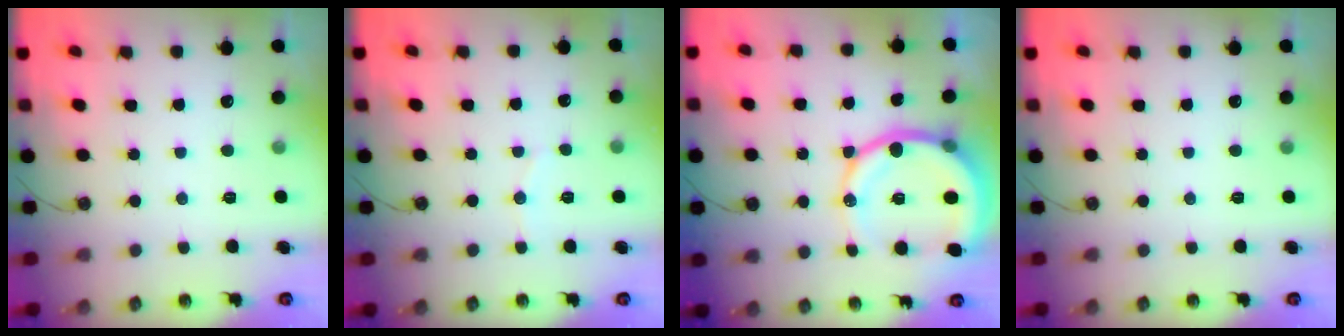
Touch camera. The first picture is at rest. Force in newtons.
{"total": 3.9, "press": 3.9, "slide": 0.5}
{"total": 17.5, "press": 17.3, "slide": 3.2}
{"total": 0.0}